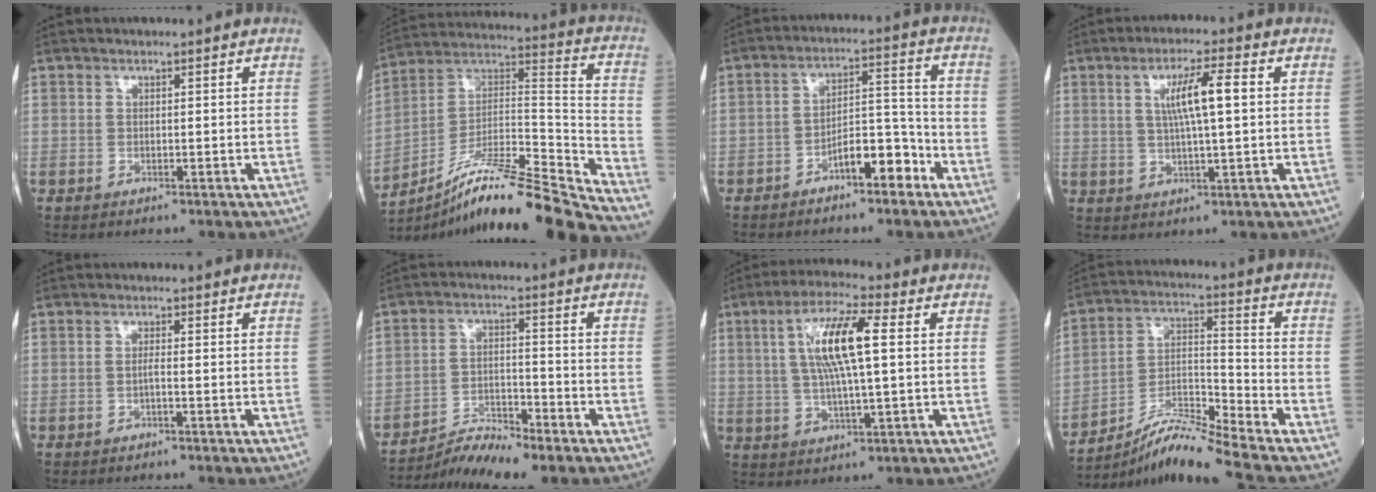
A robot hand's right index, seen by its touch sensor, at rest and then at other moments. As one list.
[{"total": 22.8, "force": [-19.2, -0.9, 12.3], "torque": [-0.182, 0.014, -0.330]}, {"total": 7.1, "force": [-4.3, 2.2, 5.1], "torque": [-0.080, 0.026, -0.071]}, {"total": 7.1, "force": [1.4, 0.3, 6.9], "torque": [-0.124, 0.006, 0.025]}, {"total": 1.1, "force": [-0.5, -0.1, 1.0], "torque": [-0.017, 0.002, -0.010]}, {"total": 5.6, "force": [-5.4, 0.0, 1.5], "torque": [-0.030, -0.001, -0.096]}, {"total": 10.6, "force": [2.2, 1.4, 10.3], "torque": [-0.203, 0.012, 0.039]}, {"total": 10.7, "force": [-9.6, -2.2, 4.2], "torque": [-0.085, 0.005, -0.175]}]